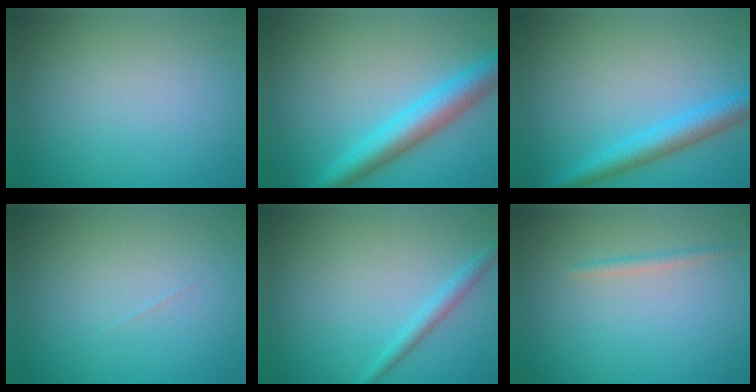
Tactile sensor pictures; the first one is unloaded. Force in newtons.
{"total": 5.3, "press": 5.3, "slide": 0.1}
{"total": 3.9, "press": 3.9, "slide": 0.2}
{"total": 0.0}
{"total": 1.6, "press": 1.6, "slide": 0.1}
{"total": 1.0, "press": 1.0, "slide": 0.0}